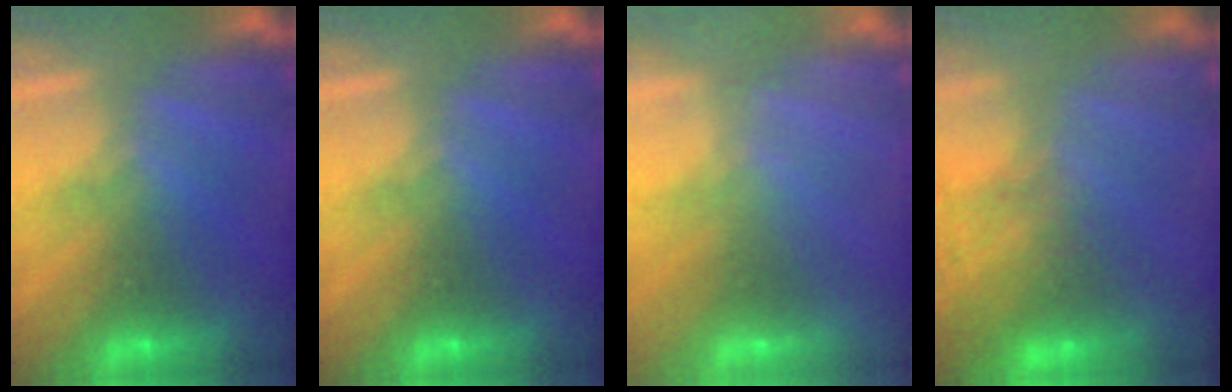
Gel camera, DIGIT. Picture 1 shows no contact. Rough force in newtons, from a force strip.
{"total": 0.0}
{"total": 2.4}
{"total": 7.4}